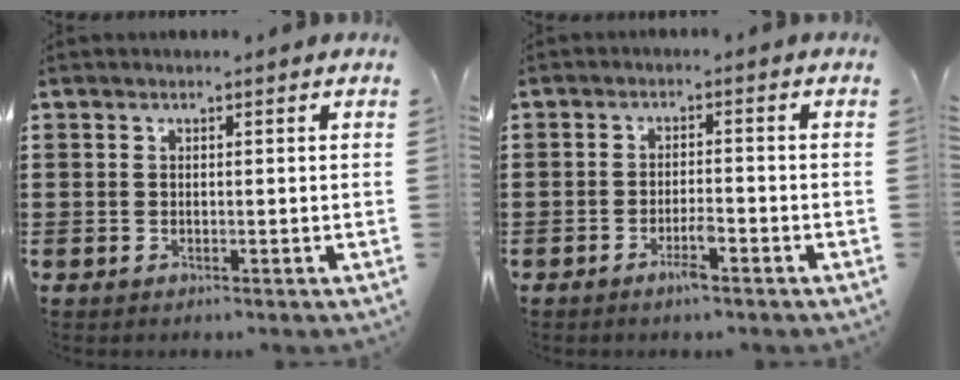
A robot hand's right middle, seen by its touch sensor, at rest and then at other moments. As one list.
[{"total": 3.1, "force": [-2.0, 0.5, 2.3], "torque": [-0.046, 0.000, -0.038]}]